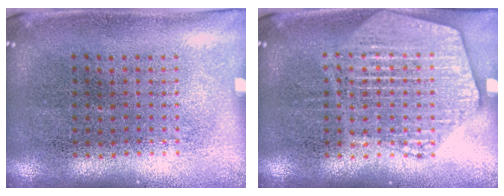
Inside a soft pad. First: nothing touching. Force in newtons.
{"total": 3.1, "press": 3.1, "slide": 0.3}